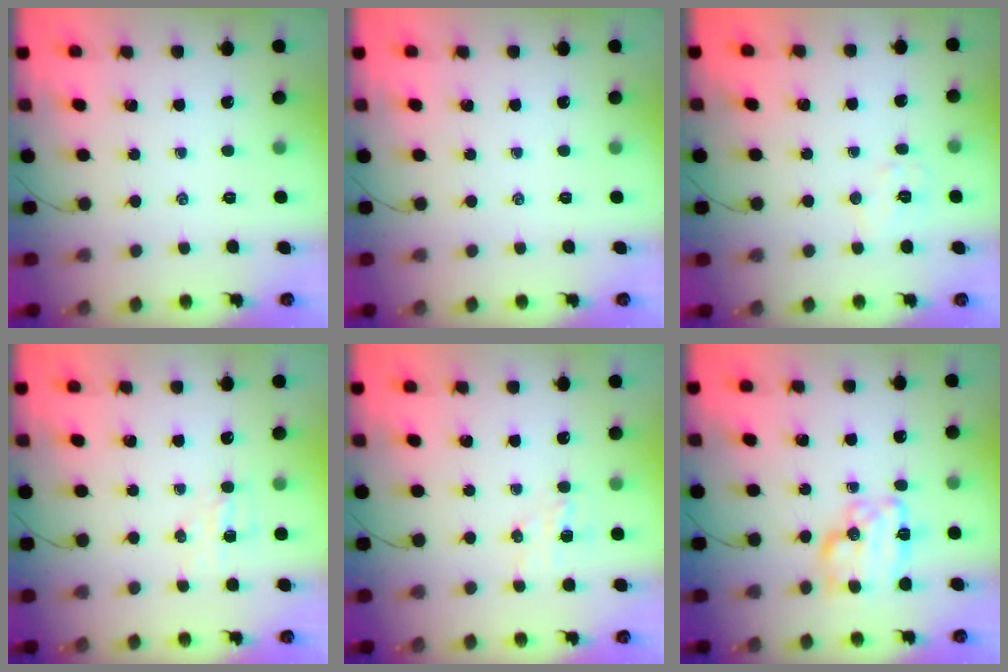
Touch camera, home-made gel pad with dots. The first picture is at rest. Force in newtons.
{"total": 0.0}
{"total": 5.9, "press": 5.8, "slide": 1.2}
{"total": 4.0, "press": 3.8, "slide": 1.1}
{"total": 4.8, "press": 4.7, "slide": 1.1}
{"total": 12.5, "press": 12.5, "slide": 0.4}